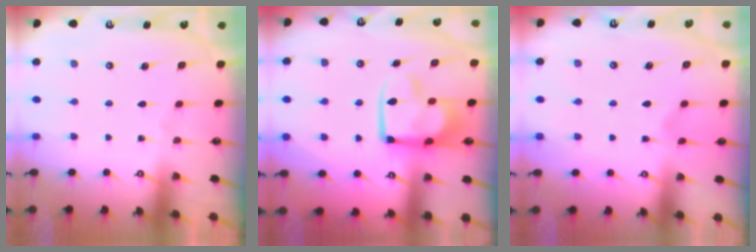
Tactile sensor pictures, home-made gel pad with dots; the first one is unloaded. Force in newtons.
{"total": 12.9, "press": 12.8, "slide": 1.5}
{"total": 0.7, "press": 0.0, "slide": 0.7}